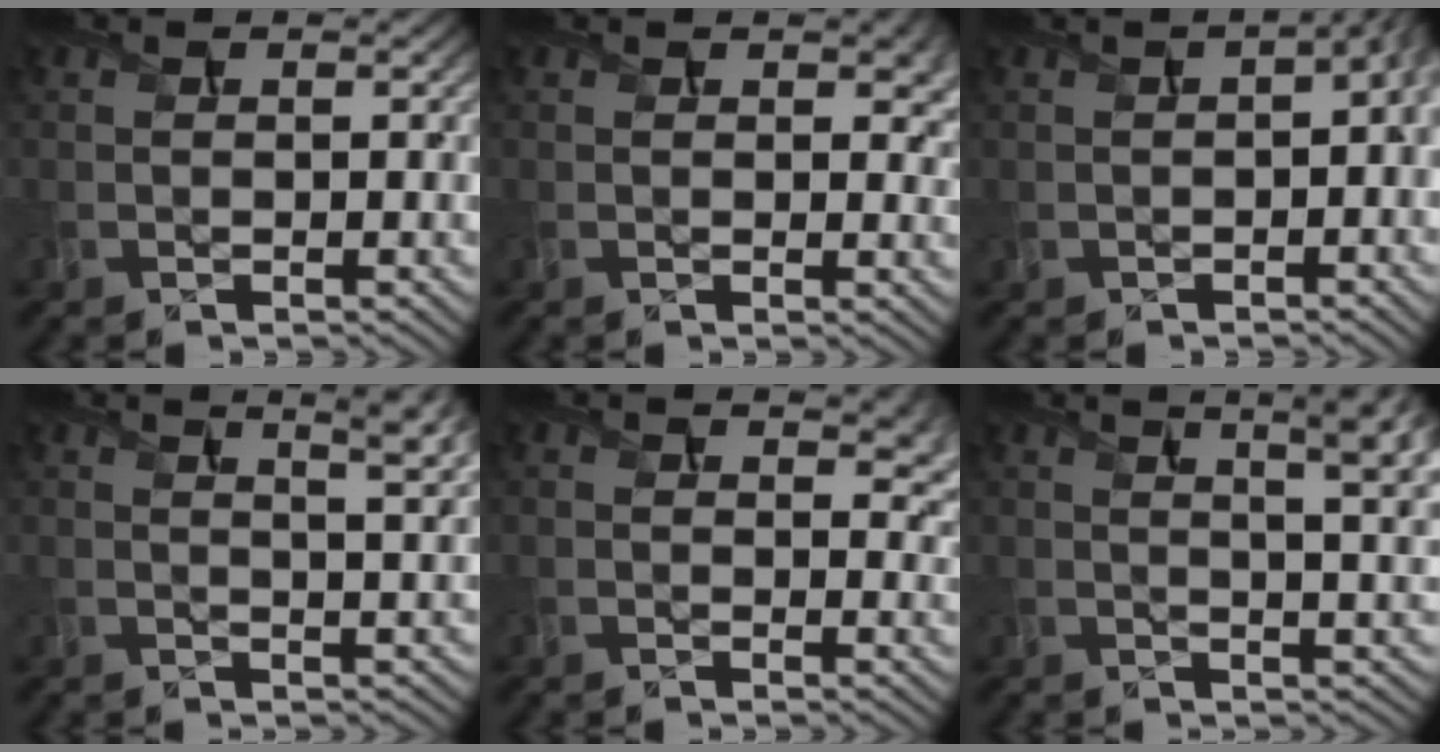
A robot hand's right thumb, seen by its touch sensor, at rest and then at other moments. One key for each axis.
{"total": 4.2, "fx": 1.2, "fy": 2.2, "fz": 3.4, "tx": -0.052, "ty": -0.003, "tz": 0.021}
{"total": 5.2, "fx": -0.1, "fy": 2.4, "fz": 4.6, "tx": -0.061, "ty": 0.000, "tz": 0.005}
{"total": 6.5, "fx": 3.6, "fy": 1.8, "fz": 5.2, "tx": -0.062, "ty": 0.024, "tz": 0.042}
{"total": 6.0, "fx": 2.8, "fy": 2.9, "fz": 4.4, "tx": -0.065, "ty": -0.007, "tz": 0.048}
{"total": 10.3, "fx": 4.4, "fy": 3.4, "fz": 8.7, "tx": -0.114, "ty": 0.033, "tz": 0.051}